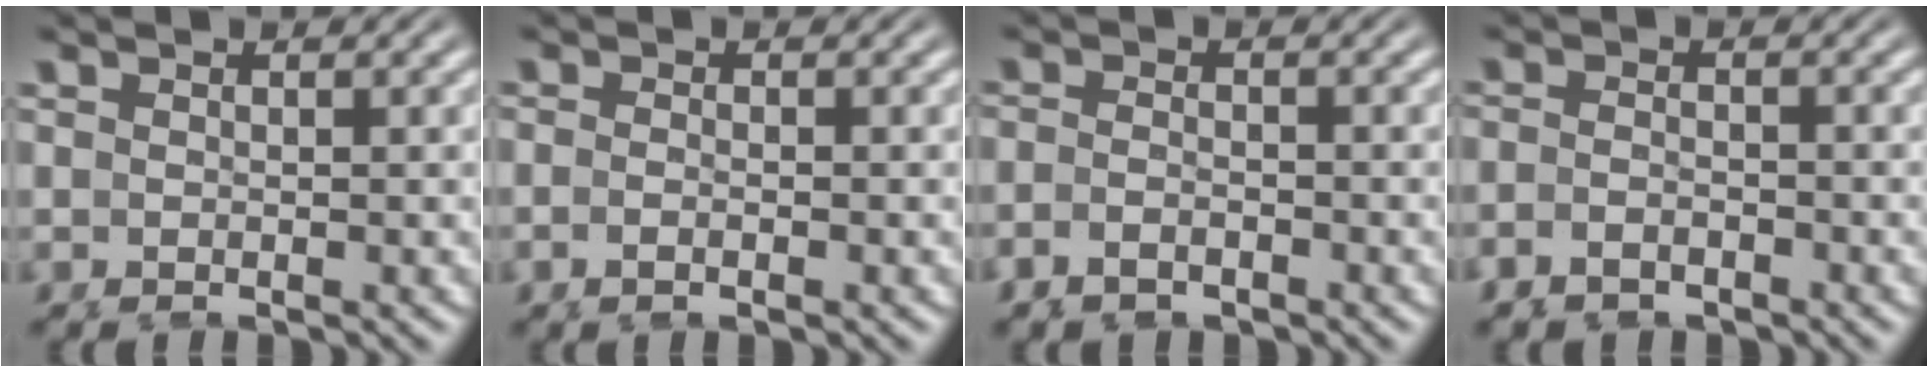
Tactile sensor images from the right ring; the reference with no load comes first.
{"total": 1.3, "force": [-0.9, 0.7, 0.7], "torque": [-0.021, -0.002, -0.023]}
{"total": 3.1, "force": [-2.4, 1.8, 1.0], "torque": [-0.032, -0.016, -0.041]}
{"total": 3.4, "force": [-2.7, 1.9, 0.8], "torque": [-0.030, -0.017, -0.046]}